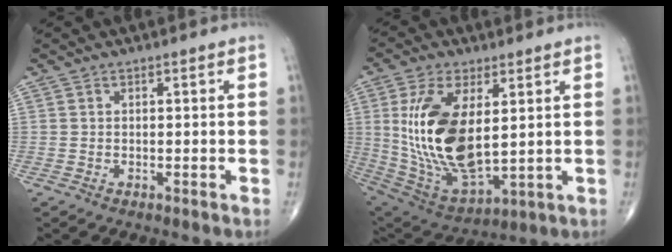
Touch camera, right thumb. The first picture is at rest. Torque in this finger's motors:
{"motor_torque": [-0.65, 2.42, 2.10, 0.67, 0.68]}